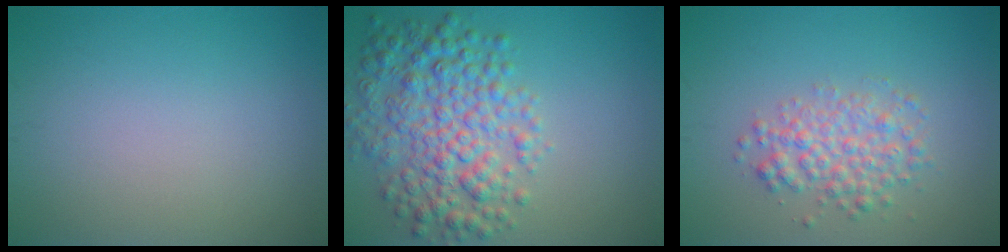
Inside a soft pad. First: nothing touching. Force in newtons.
{"total": 6.6, "press": 6.6, "slide": 0.1}
{"total": 3.3, "press": 3.3, "slide": 0.1}